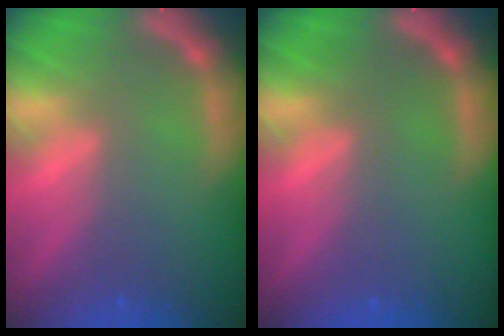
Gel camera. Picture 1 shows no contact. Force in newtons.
{"total": 0.0}